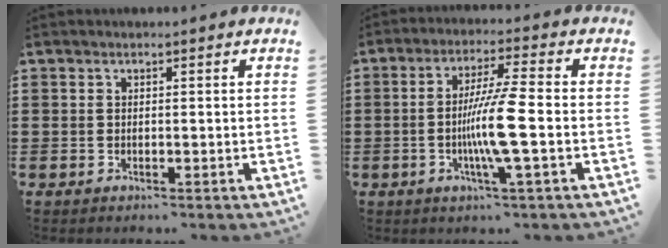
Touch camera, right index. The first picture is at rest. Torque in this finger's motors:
{"motor_torque": [1.89, 0.25, 0.44, 0.14]}